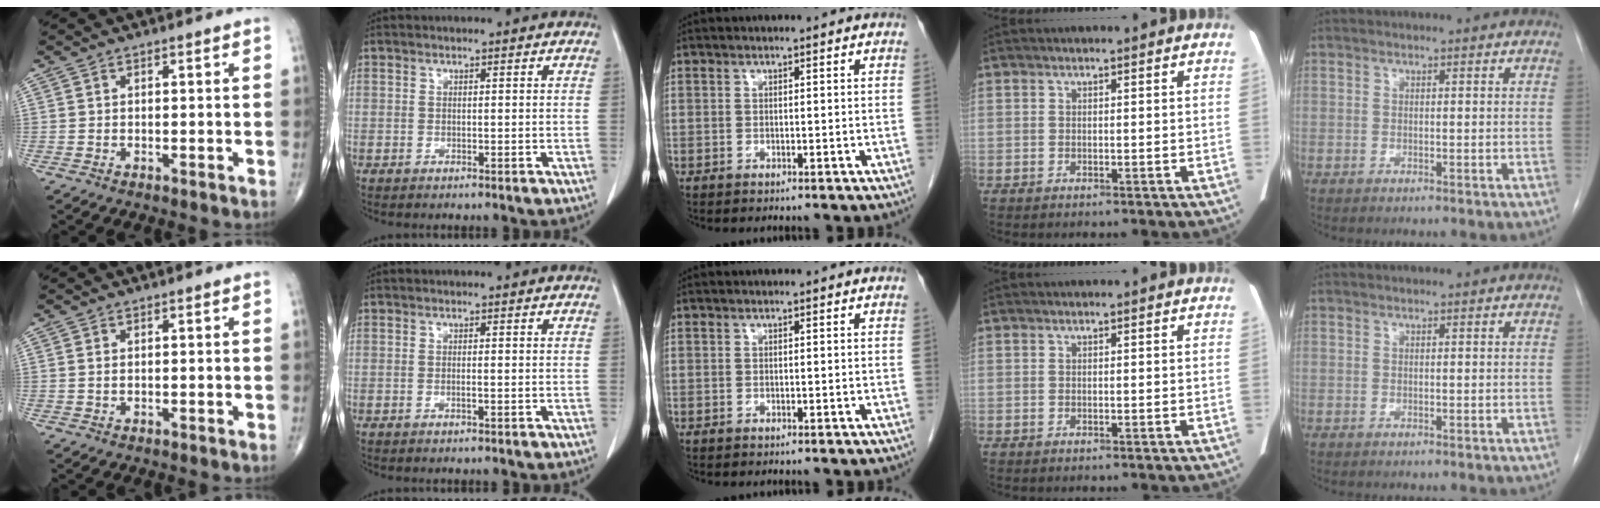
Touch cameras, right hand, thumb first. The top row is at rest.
{"thumb": {"total": 0.5, "force": [0.2, 0.2, 0.4], "torque": [-0.013, 0.002, 0.005]}, "index": {"total": 0.7, "force": [-0.2, 0.0, 0.6], "torque": [-0.013, 0.001, -0.003]}}